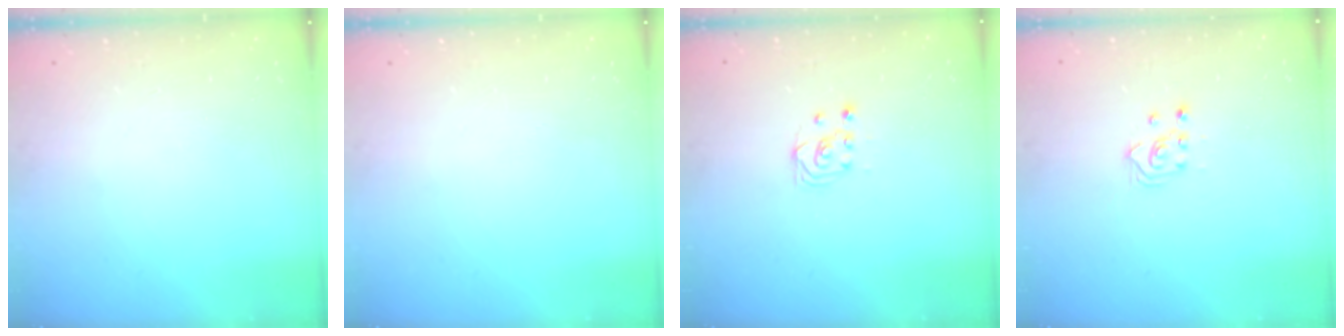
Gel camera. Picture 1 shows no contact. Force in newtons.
{"total": 0.0}
{"total": 2.5, "press": 2.2, "slide": 1.2}
{"total": 2.9, "press": 2.9, "slide": 0.2}